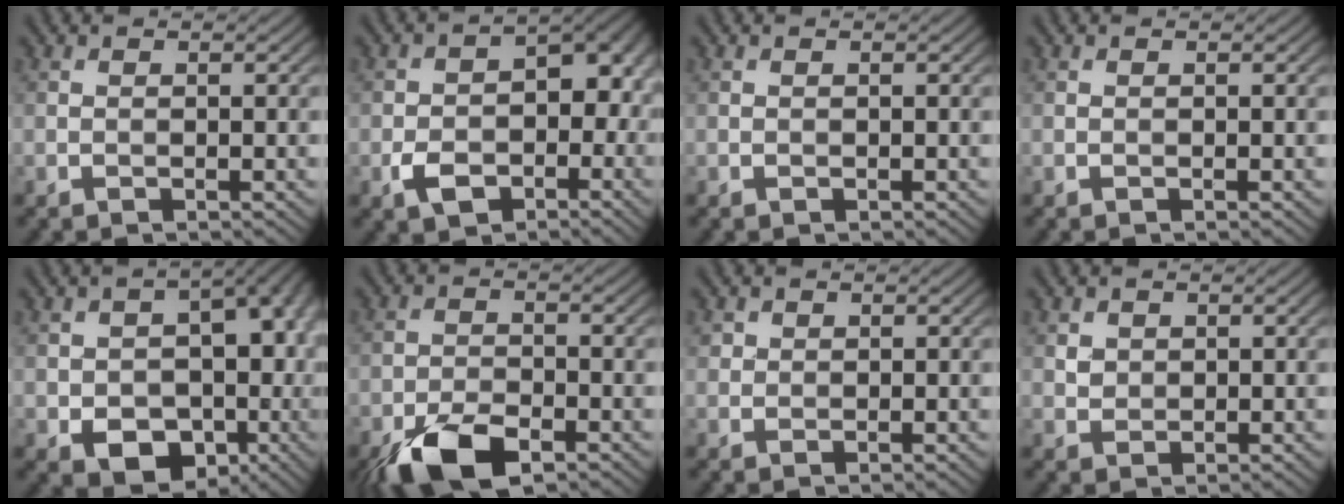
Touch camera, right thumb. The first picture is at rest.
{"total": 9.4, "force": [-2.9, 6.4, 6.3], "torque": [-0.091, -0.022, -0.046]}
{"total": 0.0}
{"total": 0.0}
{"total": 13.2, "force": [-2.2, 9.6, 8.8], "torque": [-0.115, -0.027, -0.021]}
{"total": 8.8, "force": [-5.6, 3.7, 5.7], "torque": [-0.107, -0.010, -0.108]}
{"total": 1.3, "force": [0.6, 1.2, 0.3], "torque": [-0.006, -0.002, 0.010]}
{"total": 1.6, "force": [0.7, 1.3, 0.5], "torque": [-0.014, -0.003, 0.014]}